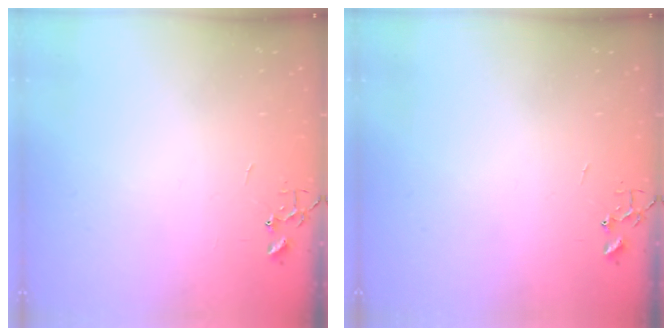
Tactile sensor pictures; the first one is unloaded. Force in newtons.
{"total": 0.0}